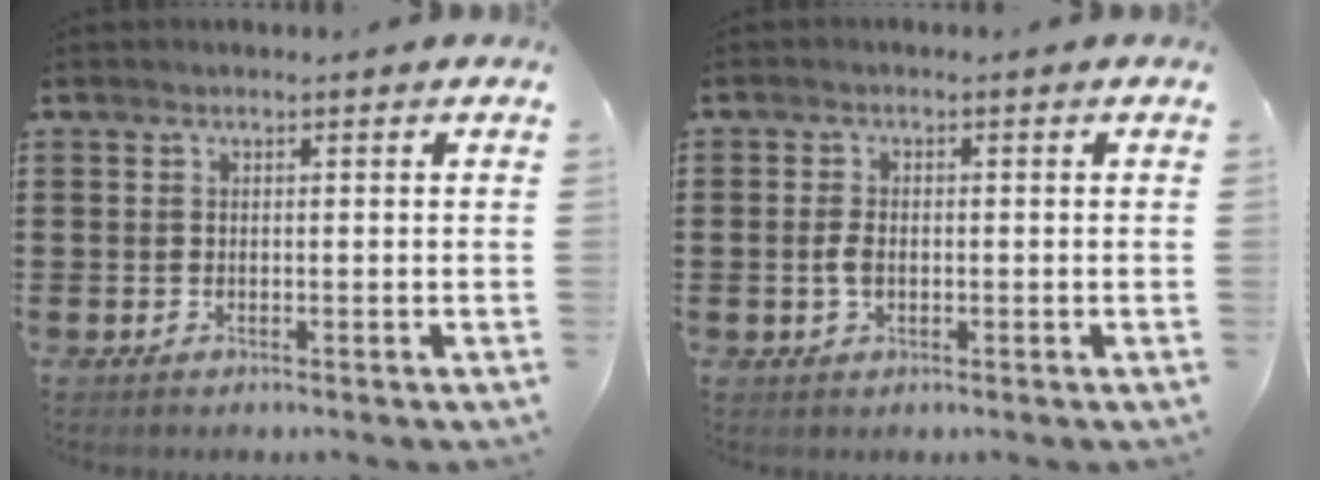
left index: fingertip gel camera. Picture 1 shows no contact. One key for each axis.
{"total": 2.5, "fx": -0.3, "fy": 1.4, "fz": 2.1, "tx": -0.056, "ty": -0.003, "tz": -0.009}